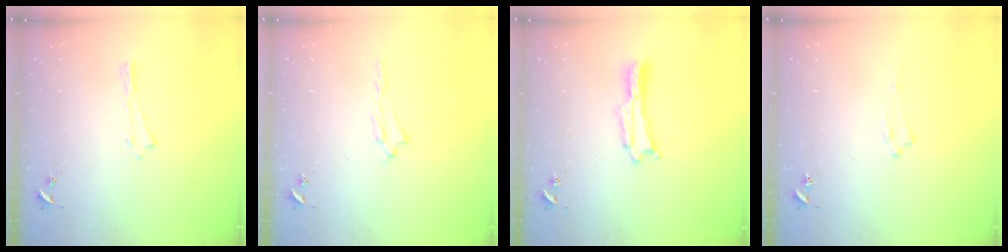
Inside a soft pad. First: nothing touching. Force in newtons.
{"total": 1.0, "press": 0.9, "slide": 0.2}
{"total": 1.5, "press": 1.4, "slide": 0.2}
{"total": 1.4, "press": 1.4, "slide": 0.2}